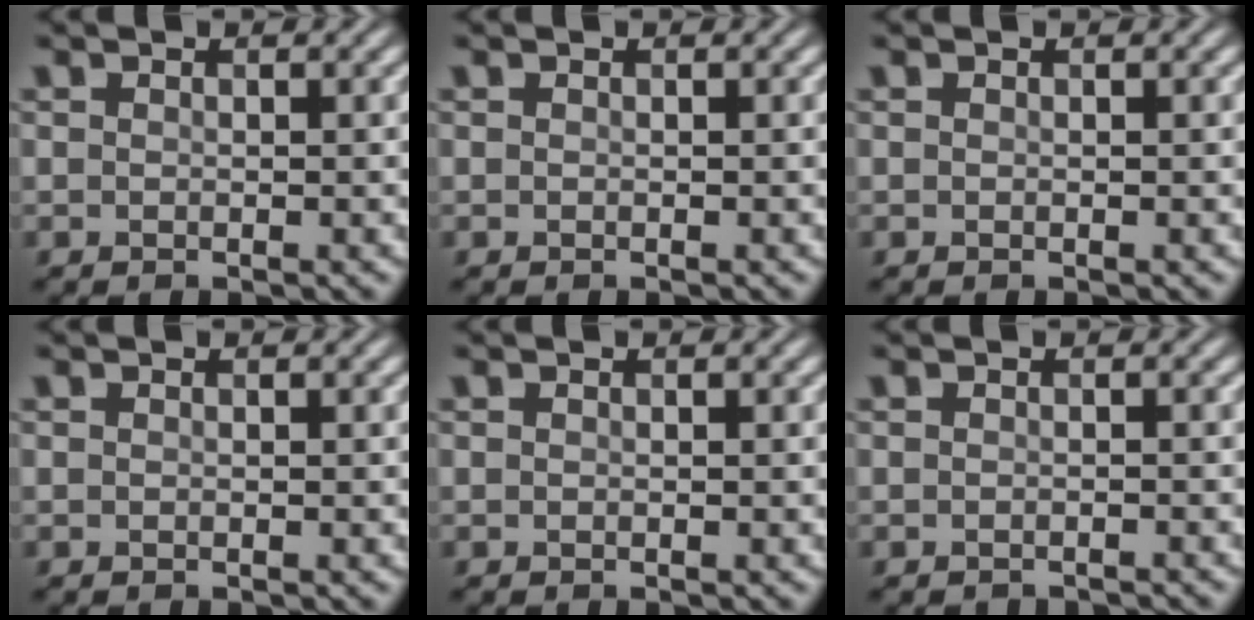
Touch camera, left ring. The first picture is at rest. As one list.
[{"total": 0.0}, {"total": 0.0}, {"total": 0.0}, {"total": 0.0}, {"total": 1.5, "force": [-1.5, 0.0, 0.1], "torque": [0.005, -0.005, -0.020]}]